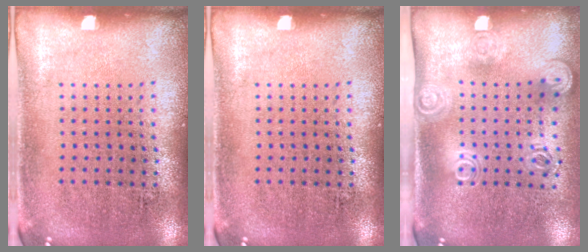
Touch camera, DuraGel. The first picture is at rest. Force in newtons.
{"total": 0.0}
{"total": 1.9, "press": 1.4, "slide": 1.3}